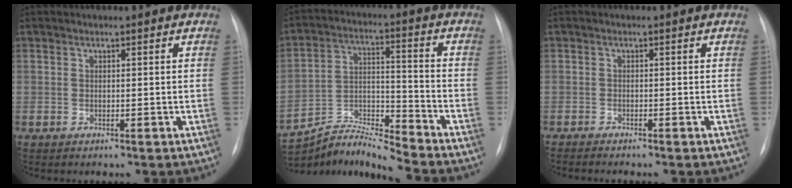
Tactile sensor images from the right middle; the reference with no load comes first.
{"total": 10.0, "force": [-9.8, -1.8, 1.0], "torque": [-0.026, 0.027, -0.184]}
{"total": 3.6, "force": [-3.0, 0.1, 1.8], "torque": [-0.024, -0.006, -0.040]}